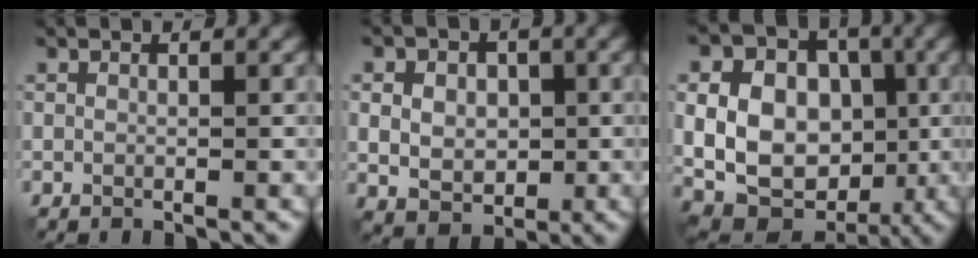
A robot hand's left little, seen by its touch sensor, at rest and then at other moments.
{"total": 5.6, "force": [0.6, 4.5, 3.4], "torque": [-0.045, 0.015, -0.003]}
{"total": 14.0, "force": [0.5, 11.4, 8.1], "torque": [-0.150, 0.028, 0.003]}